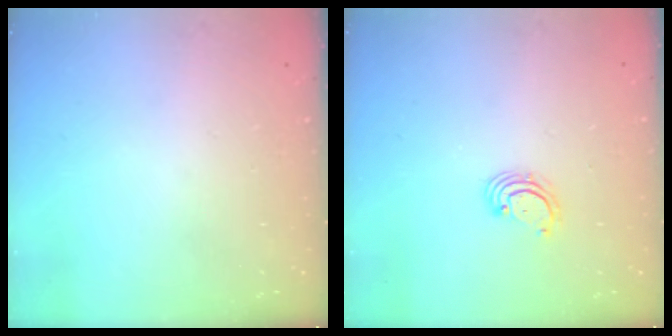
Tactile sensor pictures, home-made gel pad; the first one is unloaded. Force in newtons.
{"total": 2.6, "press": 2.6, "slide": 0.3}